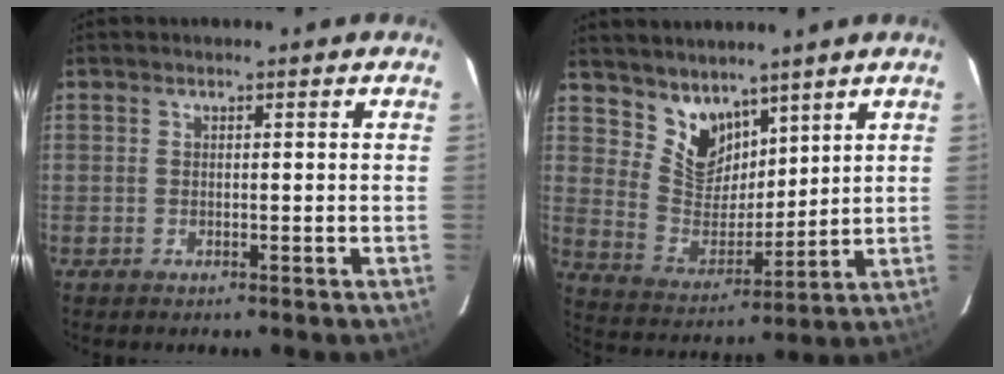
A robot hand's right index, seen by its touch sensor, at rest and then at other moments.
{"total": 9.4, "force": [7.0, 5.4, 3.2], "torque": [-0.056, -0.002, 0.145]}